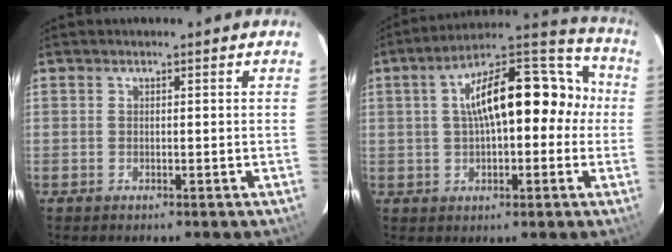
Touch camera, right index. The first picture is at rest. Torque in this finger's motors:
{"motor_torque": [0.75, -0.09, 1.05, 0.21]}